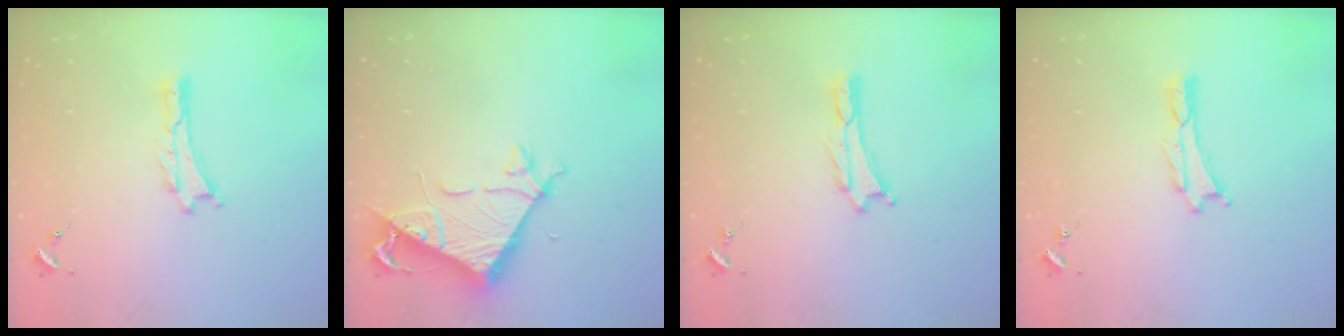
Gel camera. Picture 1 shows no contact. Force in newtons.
{"total": 7.1, "press": 7.1, "slide": 0.6}
{"total": 0.0}
{"total": 0.0}